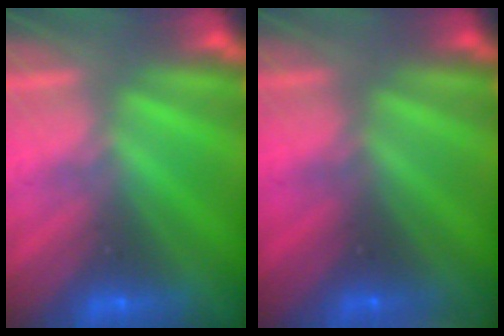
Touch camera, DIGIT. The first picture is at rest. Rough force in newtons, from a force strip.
{"total": 2.3}